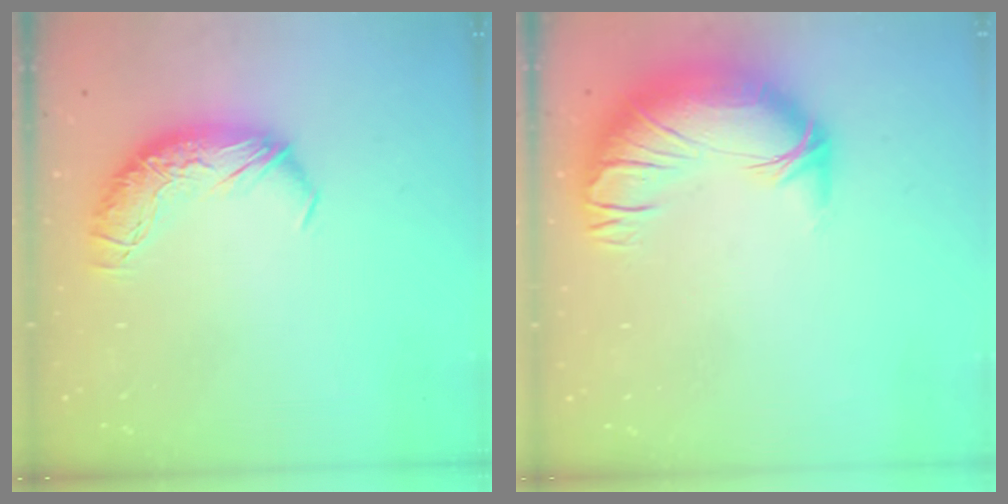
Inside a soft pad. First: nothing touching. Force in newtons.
{"total": 3.6, "press": 2.0, "slide": 3.1}